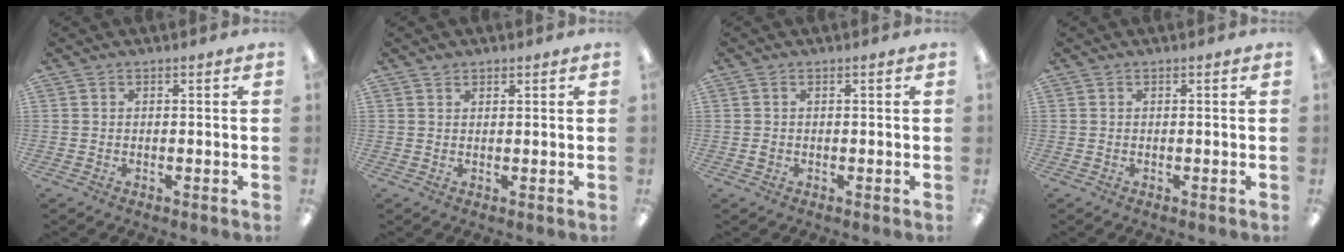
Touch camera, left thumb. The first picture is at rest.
{"total": 1.3, "force": [1.1, 0.7, 0.2], "torque": [-0.004, 0.000, 0.022]}
{"total": 0.9, "force": [0.1, 0.6, 0.6], "torque": [-0.013, 0.005, -0.001]}
{"total": 0.0}